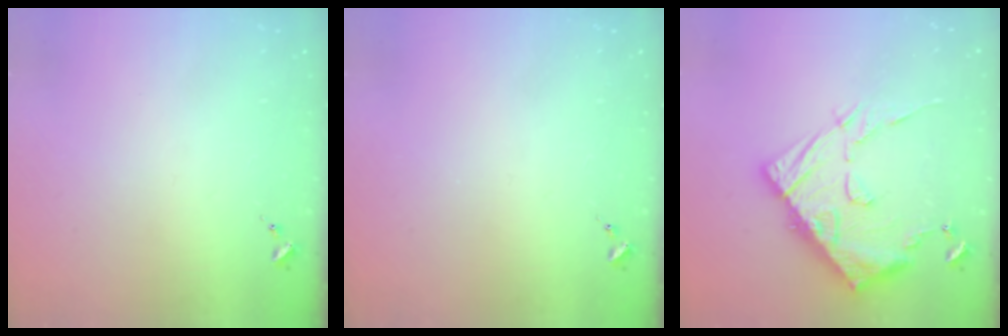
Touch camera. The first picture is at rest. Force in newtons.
{"total": 0.0}
{"total": 17.0, "press": 16.9, "slide": 1.5}